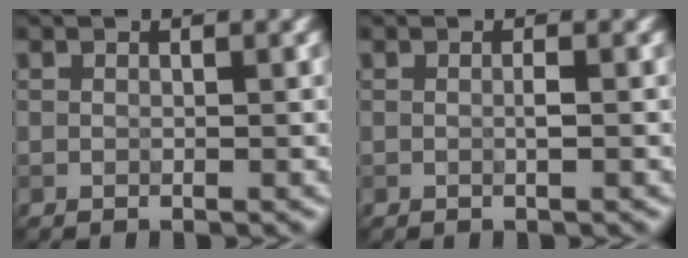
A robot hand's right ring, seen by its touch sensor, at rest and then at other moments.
{"total": 0.7, "force": [0.0, 0.0, 0.7], "torque": [-0.012, -0.001, -0.001]}